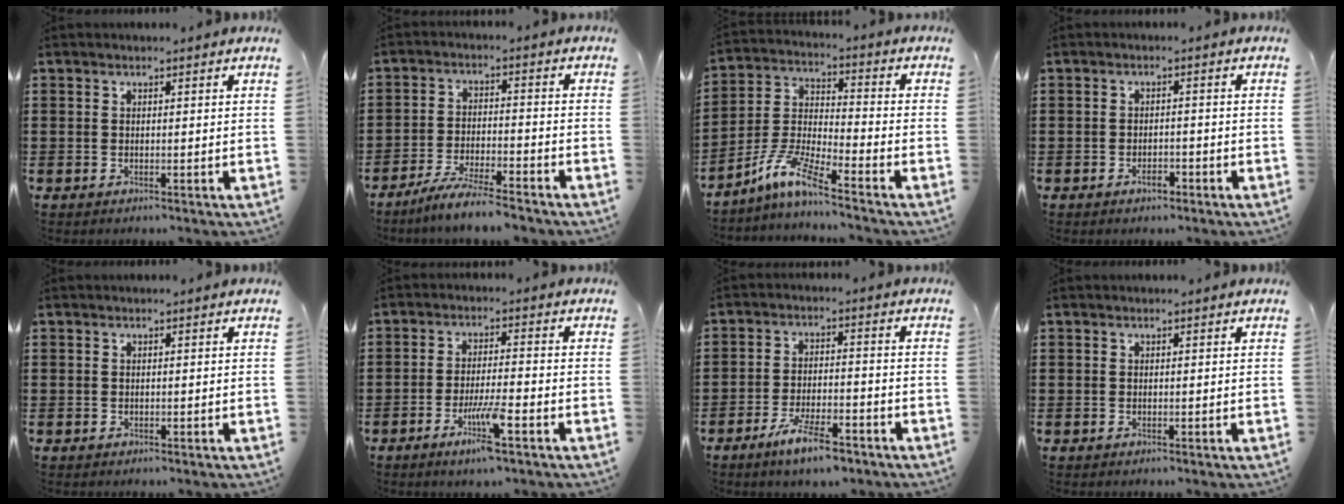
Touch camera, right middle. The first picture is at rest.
{"total": 5.9, "force": [-5.3, 0.0, 2.5], "torque": [-0.061, -0.011, -0.103]}
{"total": 8.1, "force": [-6.5, 0.6, 4.8], "torque": [-0.117, -0.011, -0.130]}
{"total": 2.0, "force": [-1.4, 0.9, 1.1], "torque": [-0.024, -0.001, -0.028]}
{"total": 0.0}
{"total": 6.0, "force": [-3.3, 0.5, 5.0], "torque": [-0.092, -0.007, -0.058]}
{"total": 6.8, "force": [-5.0, 1.4, 4.3], "torque": [-0.087, -0.002, -0.093]}
{"total": 0.0}